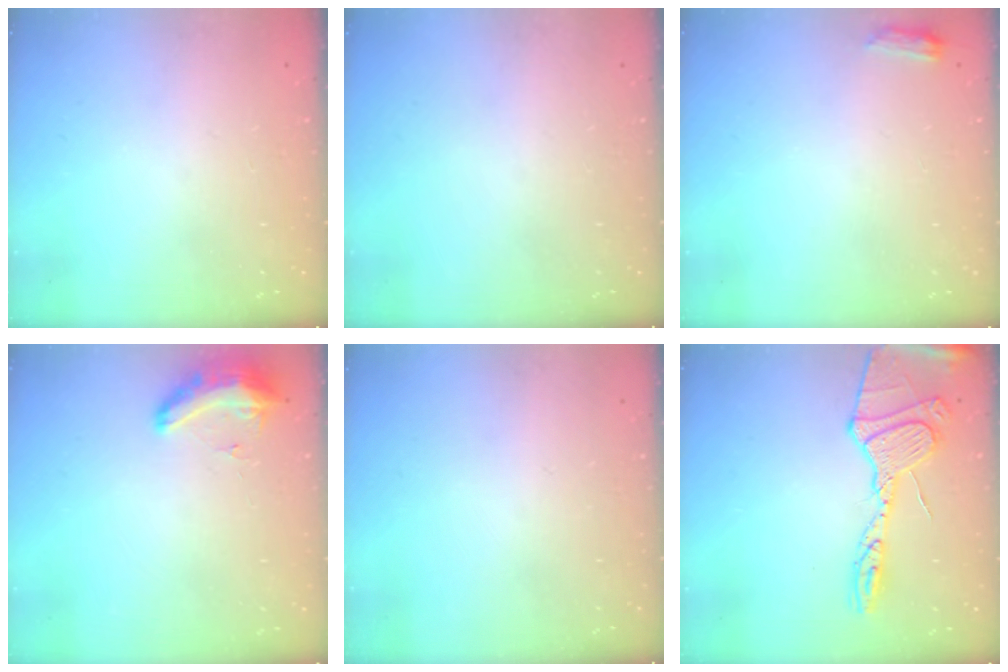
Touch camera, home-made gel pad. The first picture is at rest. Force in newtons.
{"total": 0.0}
{"total": 3.4, "press": 3.4, "slide": 0.5}
{"total": 8.6, "press": 8.5, "slide": 1.2}
{"total": 0.0}
{"total": 15.8, "press": 15.7, "slide": 1.4}